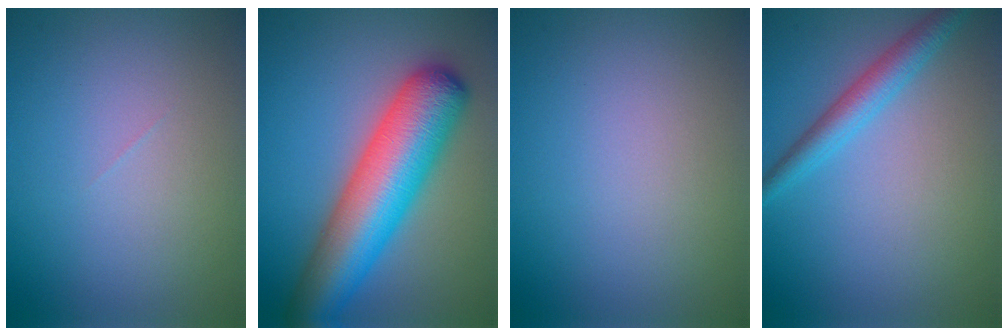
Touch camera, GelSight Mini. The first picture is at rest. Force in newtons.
{"total": 10.1, "press": 10.1, "slide": 0.3}
{"total": 0.0}
{"total": 2.9, "press": 2.9, "slide": 0.1}